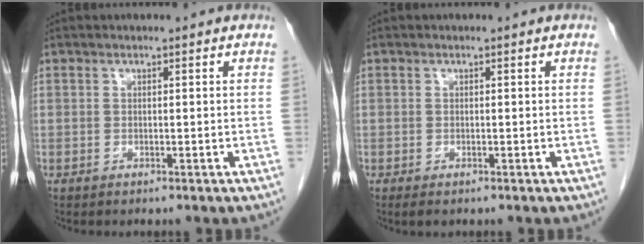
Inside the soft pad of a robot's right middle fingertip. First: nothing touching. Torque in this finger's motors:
{"motor_torque": [0.45, -0.24, -0.05, -0.01]}